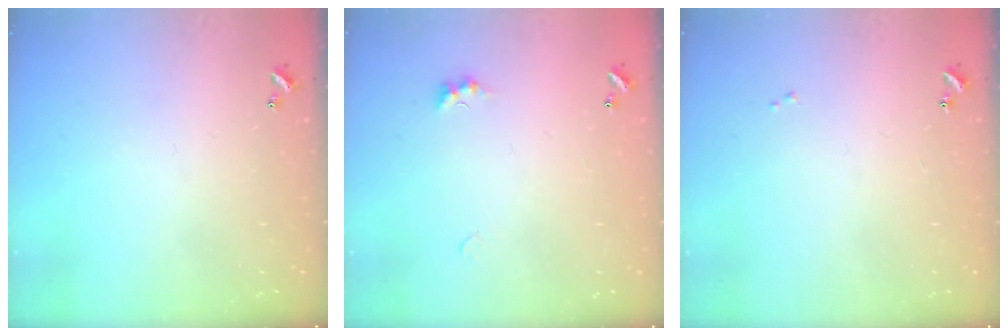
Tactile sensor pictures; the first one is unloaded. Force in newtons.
{"total": 1.9, "press": 1.8, "slide": 0.6}
{"total": 0.0}